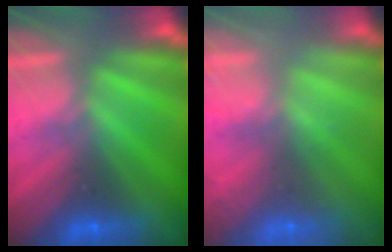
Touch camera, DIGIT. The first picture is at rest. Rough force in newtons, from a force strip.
{"total": 5.8}